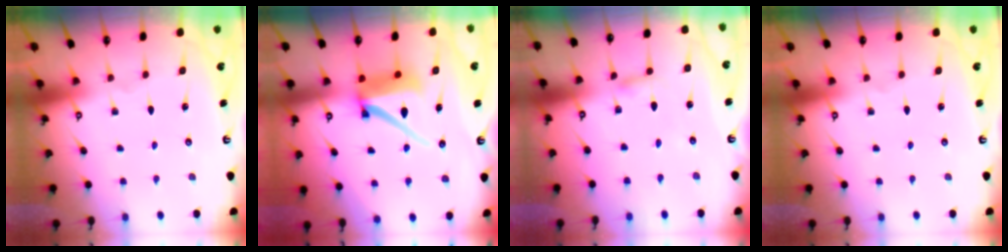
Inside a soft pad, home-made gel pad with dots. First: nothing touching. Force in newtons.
{"total": 9.9, "press": 9.8, "slide": 1.2}
{"total": 2.0, "press": 2.0, "slide": 0.2}
{"total": 0.0}